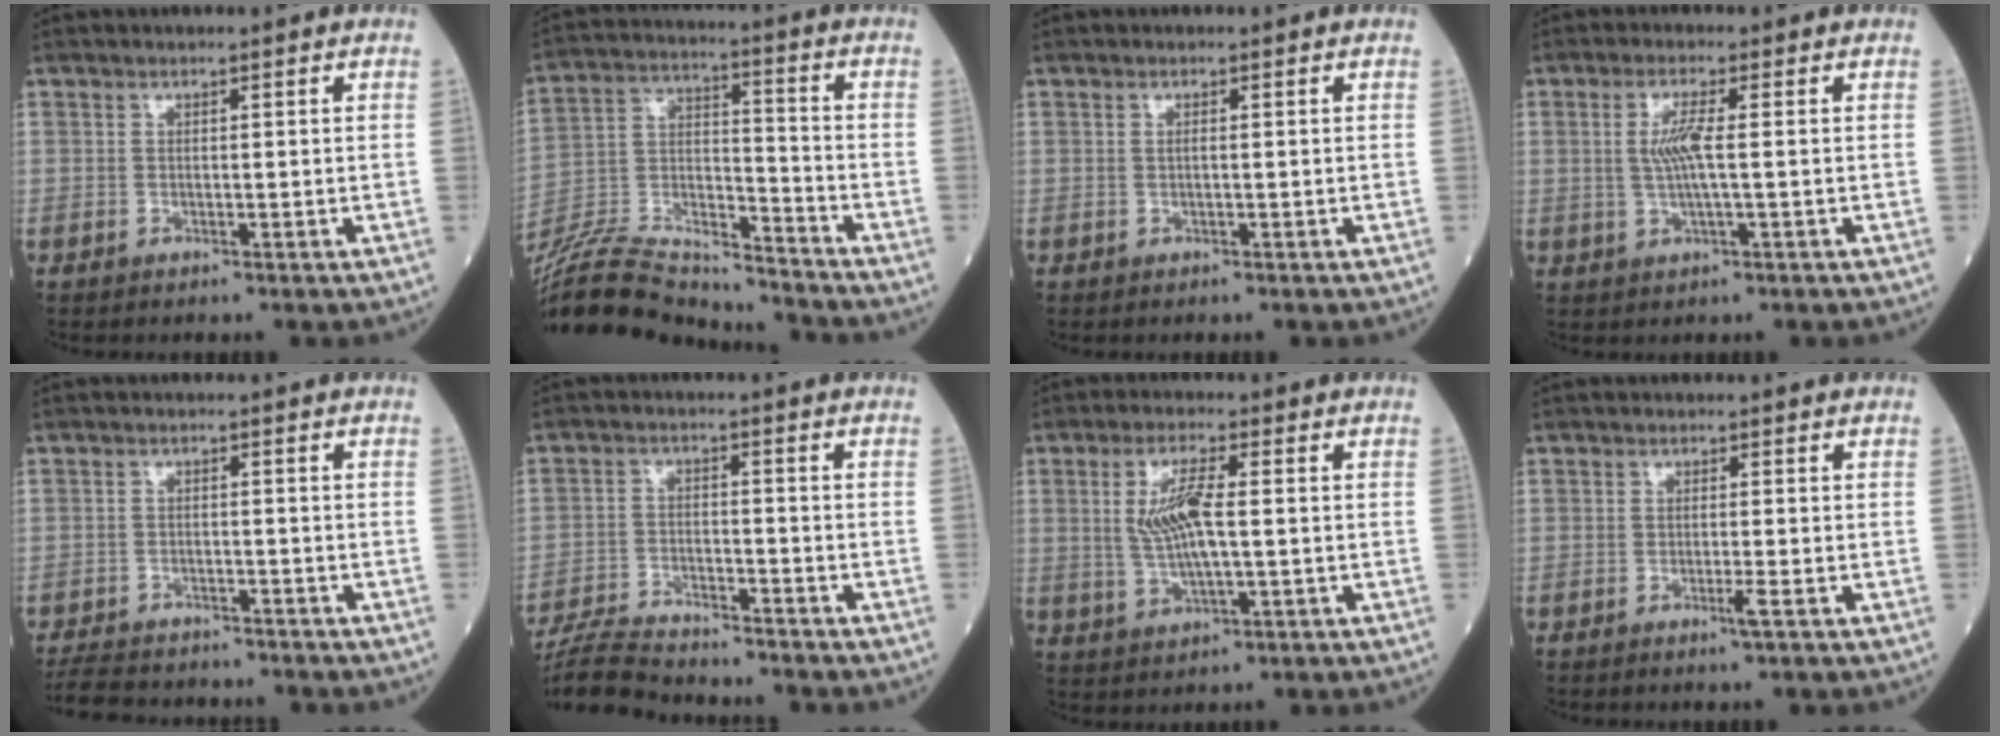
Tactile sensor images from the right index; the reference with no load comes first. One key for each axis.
{"total": 22.8, "fx": -21.2, "fy": 3.1, "fz": 7.8, "tx": -0.201, "ty": -0.013, "tz": -0.365}
{"total": 0.6, "fx": 0.1, "fy": 0.1, "fz": 0.6, "tx": -0.014, "ty": 0.000, "tz": 0.002}
{"total": 4.3, "fx": 0.4, "fy": 0.4, "fz": 4.2, "tx": -0.087, "ty": 0.001, "tz": 0.008}
{"total": 9.4, "fx": -8.5, "fy": 2.5, "fz": 3.0, "tx": -0.056, "ty": -0.008, "tz": -0.127}
{"total": 11.2, "fx": -10.6, "fy": 0.7, "fz": 3.6, "tx": -0.067, "ty": -0.014, "tz": -0.180}
{"total": 7.2, "fx": 0.7, "fy": 1.4, "fz": 7.1, "tx": -0.150, "ty": 0.001, "tz": 0.018}
{"total": 1.7, "fx": -0.8, "fy": -0.3, "fz": 1.5, "tx": -0.029, "ty": -0.005, "tz": -0.015}